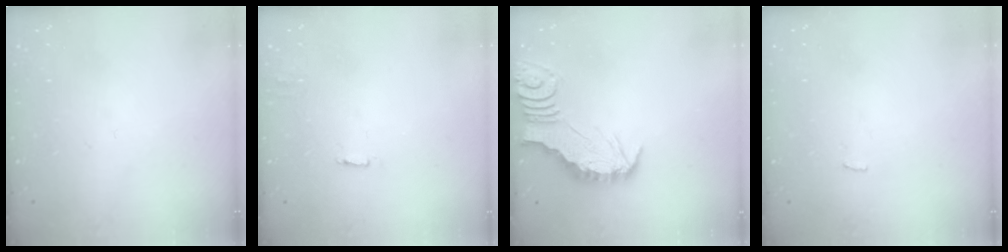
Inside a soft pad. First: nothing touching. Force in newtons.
{"total": 2.0, "press": 2.0, "slide": 0.1}
{"total": 2.8, "press": 2.8, "slide": 0.3}
{"total": 2.3, "press": 2.3, "slide": 0.2}